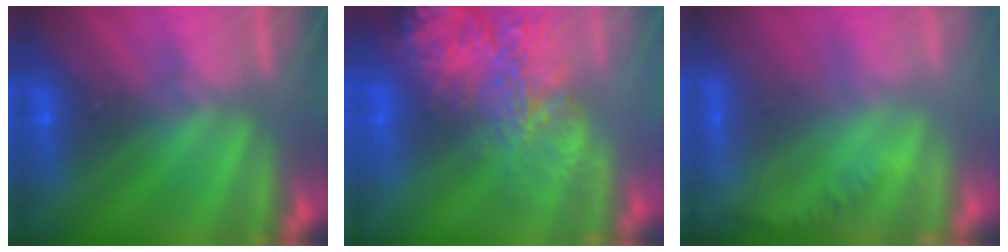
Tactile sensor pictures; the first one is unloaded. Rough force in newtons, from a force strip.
{"total": 9.1}
{"total": 1.3}